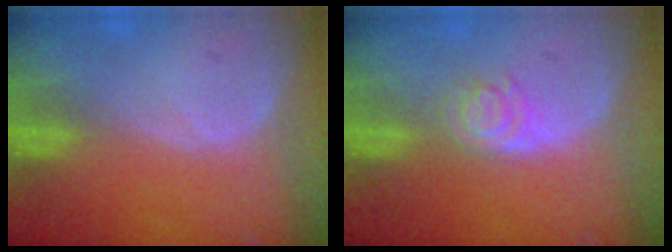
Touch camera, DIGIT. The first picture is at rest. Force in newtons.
{"total": 4.1, "press": 3.6, "slide": 1.9}